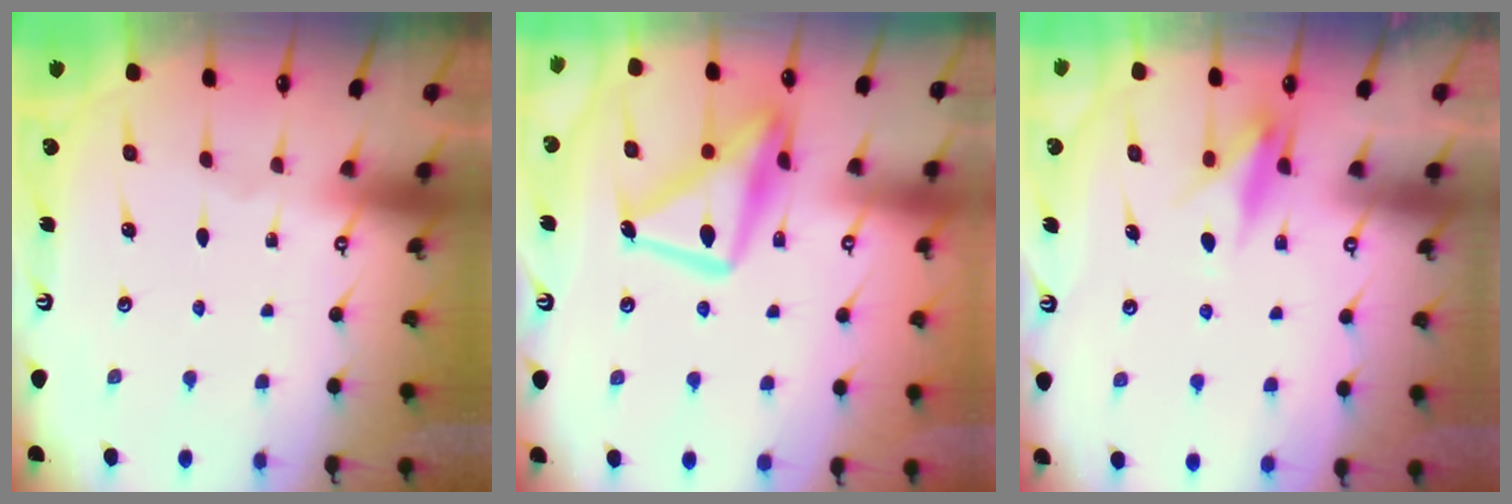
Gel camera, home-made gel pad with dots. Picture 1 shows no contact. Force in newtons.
{"total": 17.3, "press": 17.2, "slide": 1.3}
{"total": 10.0, "press": 10.0, "slide": 0.7}